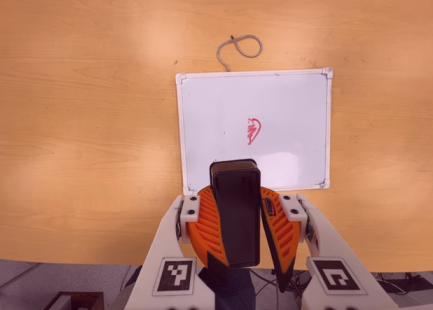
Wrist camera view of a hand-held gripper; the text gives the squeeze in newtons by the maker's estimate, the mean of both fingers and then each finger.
{"total": 12.7, "left": 11.8, "right": 13.5}